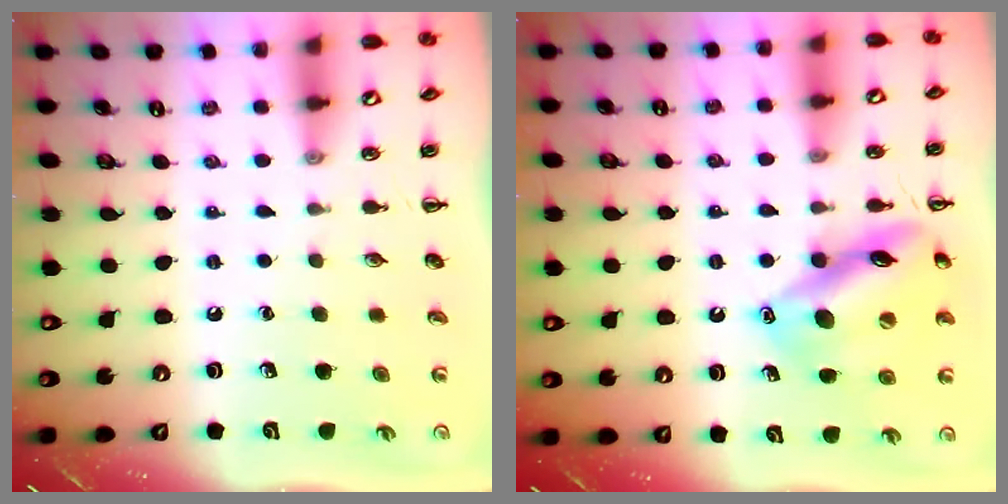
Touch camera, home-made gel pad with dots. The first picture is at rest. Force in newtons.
{"total": 15.8, "press": 15.7, "slide": 1.3}